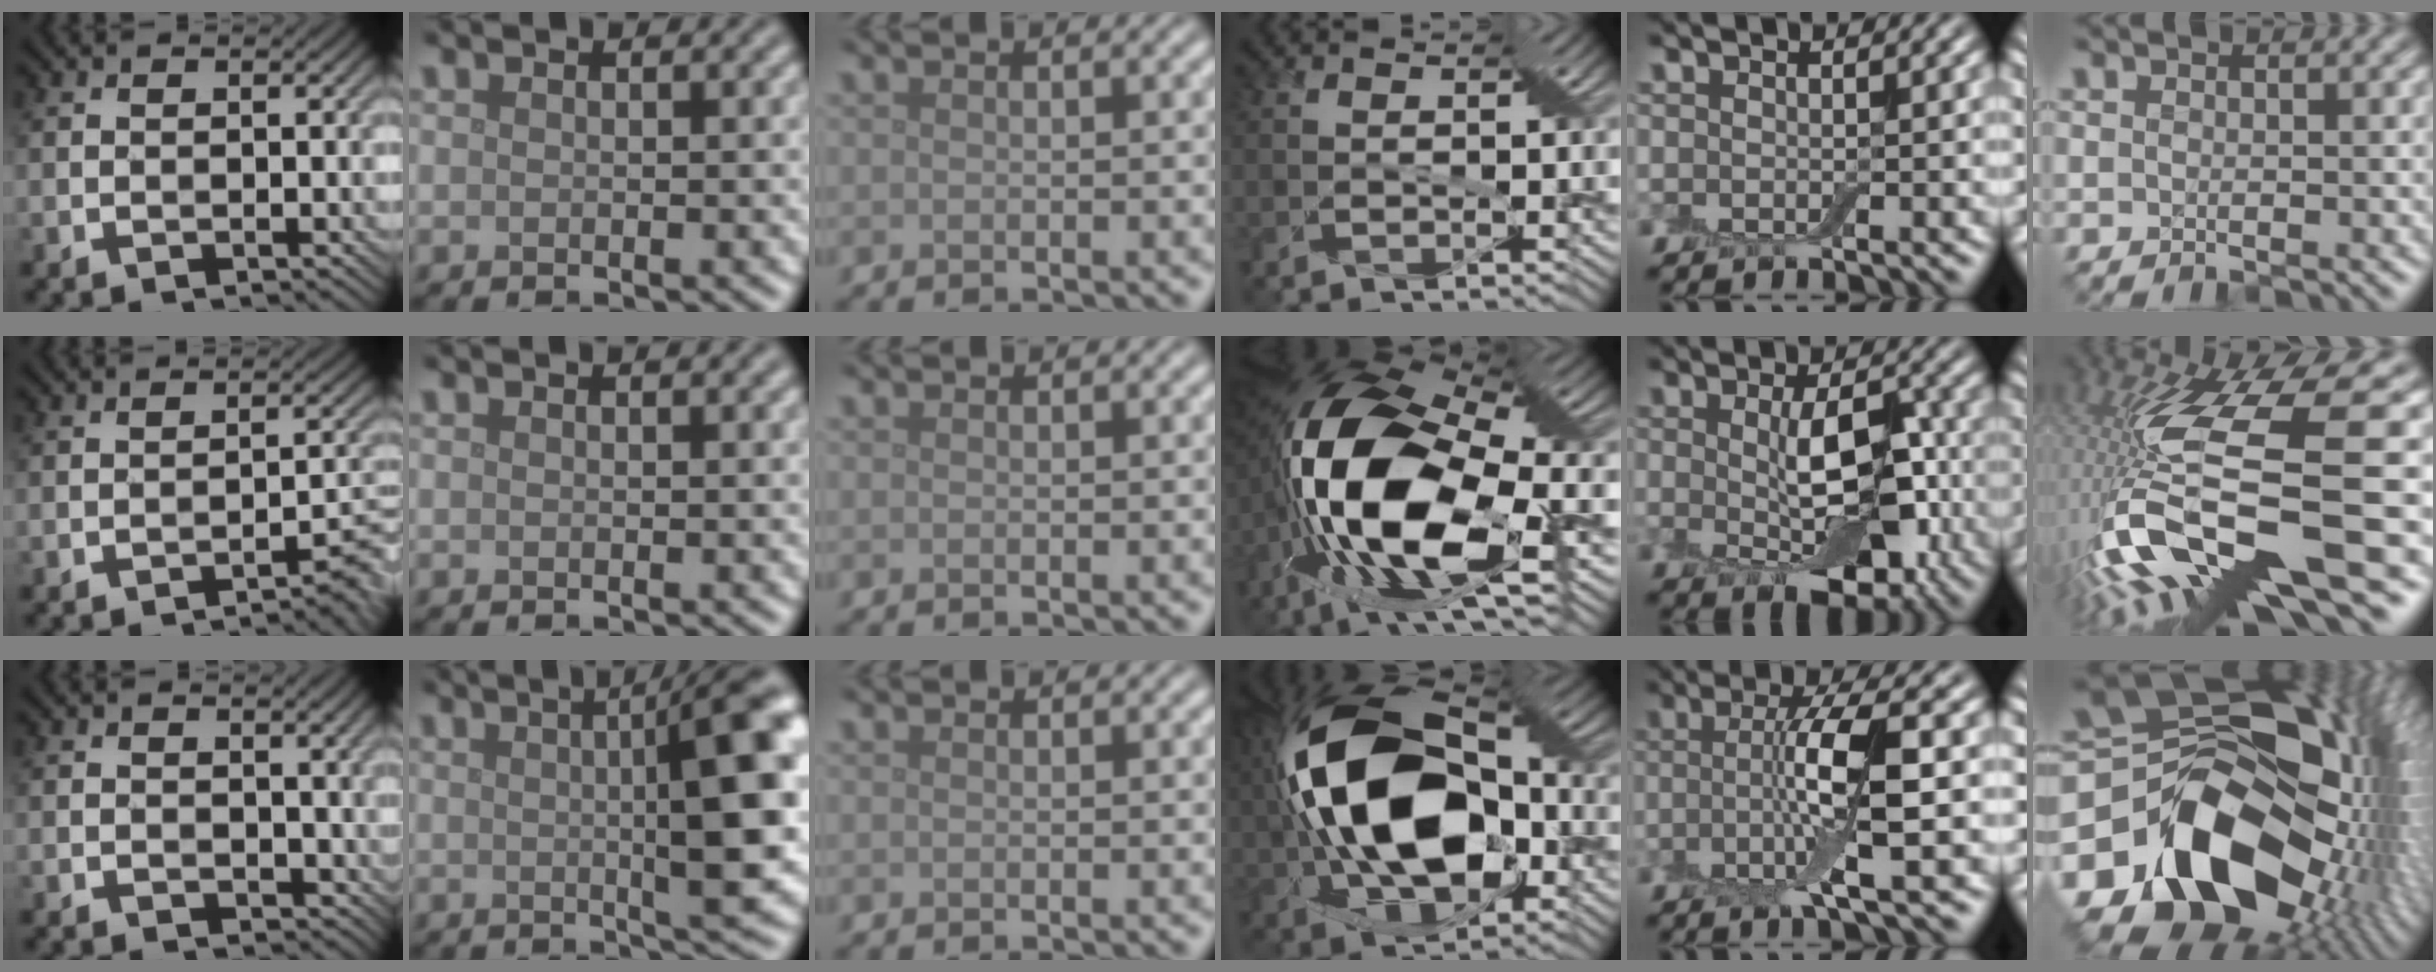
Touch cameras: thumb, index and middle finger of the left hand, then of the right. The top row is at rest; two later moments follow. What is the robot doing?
{"motion": "cut", "object": "cling film"}